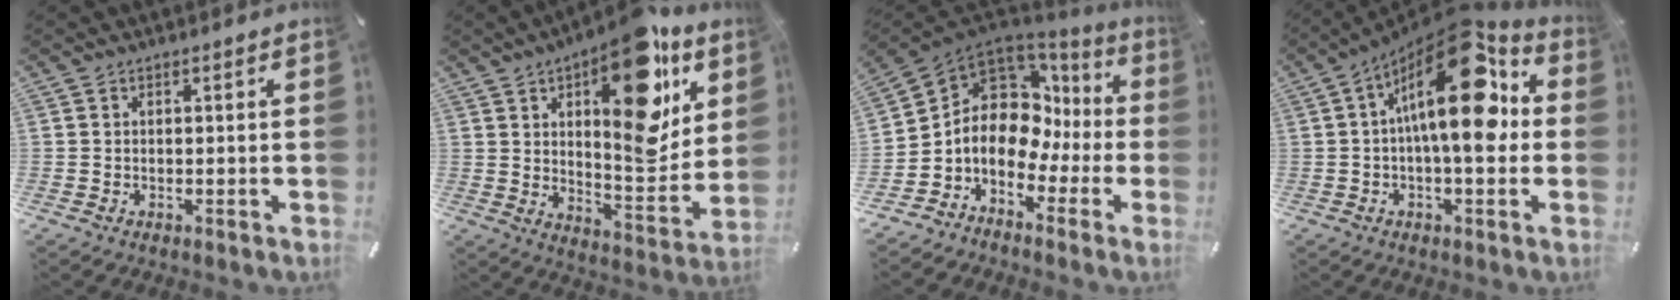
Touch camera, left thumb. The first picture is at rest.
{"total": 21.3, "force": [10.9, 9.4, 15.6], "torque": [-0.192, -0.076, 0.175]}
{"total": 11.0, "force": [1.4, 8.9, 6.4], "torque": [-0.121, -0.033, 0.020]}
{"total": 21.0, "force": [5.1, 8.5, 18.5], "torque": [-0.287, -0.041, 0.078]}